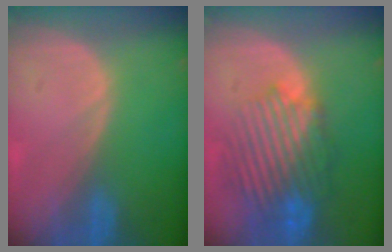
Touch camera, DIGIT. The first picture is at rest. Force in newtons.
{"total": 10.2, "press": 9.3, "slide": 4.1}